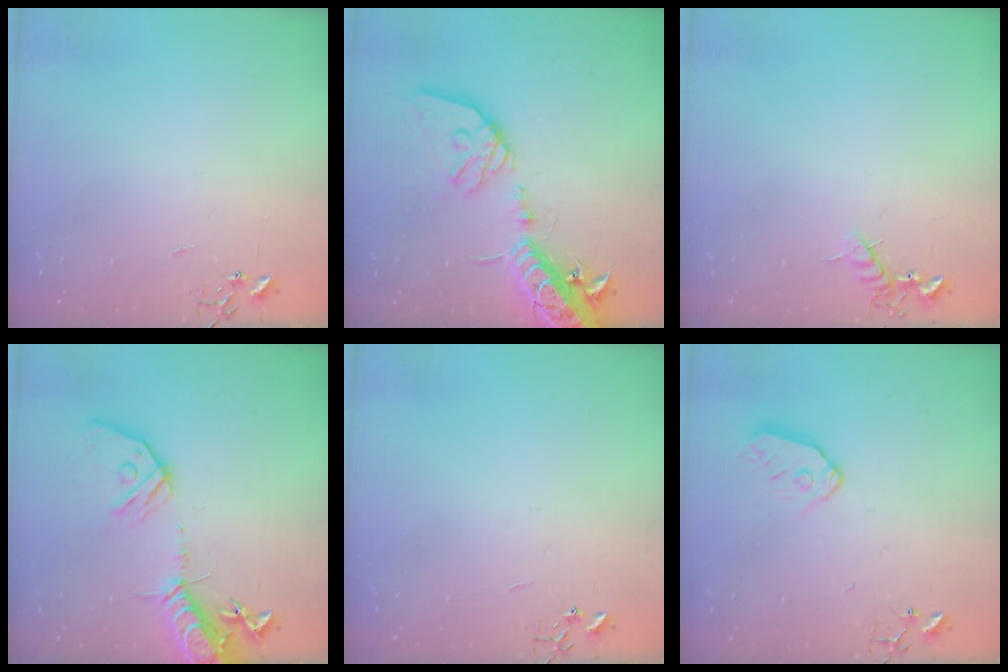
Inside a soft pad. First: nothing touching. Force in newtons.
{"total": 19.7, "press": 19.2, "slide": 4.1}
{"total": 5.3, "press": 5.2, "slide": 1.0}
{"total": 16.0, "press": 15.7, "slide": 3.0}
{"total": 0.0}
{"total": 9.0, "press": 8.9, "slide": 0.9}